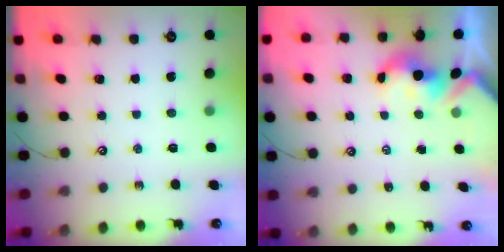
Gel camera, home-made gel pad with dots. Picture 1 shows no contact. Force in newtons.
{"total": 2.3, "press": 2.3, "slide": 0.2}